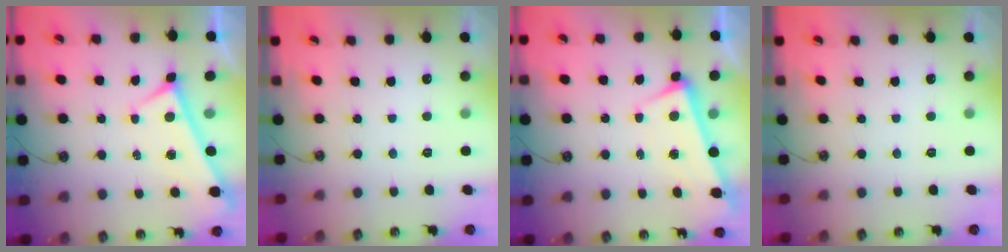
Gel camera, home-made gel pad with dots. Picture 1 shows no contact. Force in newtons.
{"total": 0.0}
{"total": 3.3, "press": 3.1, "slide": 0.9}
{"total": 0.0}